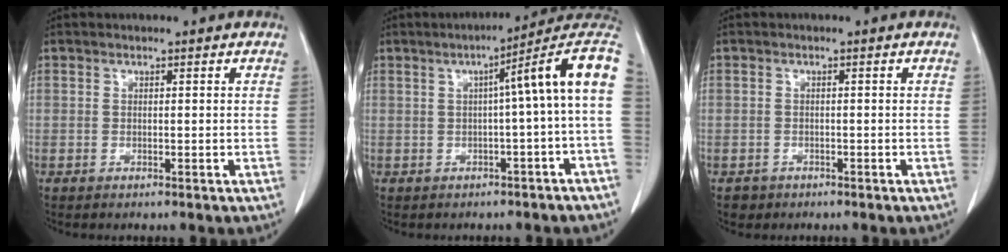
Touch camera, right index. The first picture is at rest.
{"total": 10.4, "force": [0.8, -0.5, 10.4], "torque": [-0.127, 0.038, 0.001]}
{"total": 1.6, "force": [-0.9, 1.3, -0.2], "torque": [-0.003, 0.006, -0.012]}